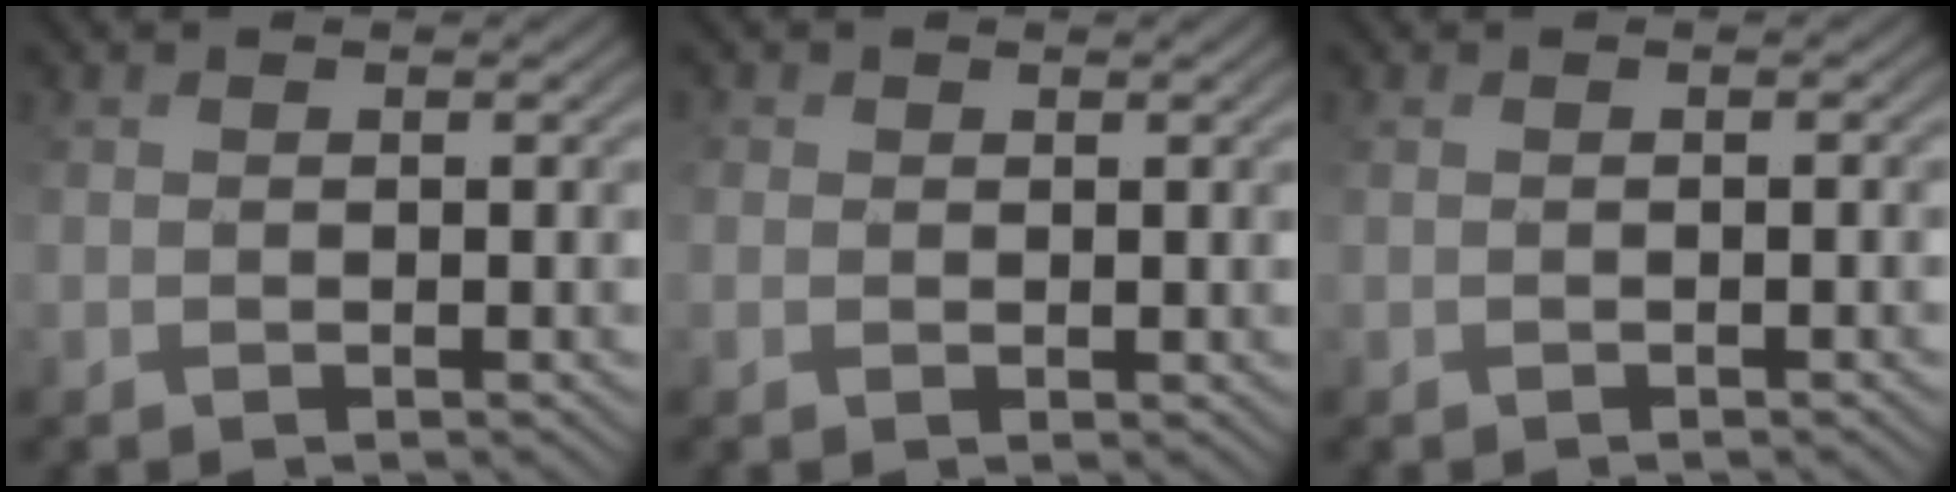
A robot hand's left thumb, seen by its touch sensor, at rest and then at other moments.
{"total": 1.8, "force": [0.5, 1.6, 0.7], "torque": [-0.025, 0.003, 0.014]}
{"total": 1.5, "force": [-0.5, 0.3, 1.4], "torque": [-0.011, 0.000, 0.010]}